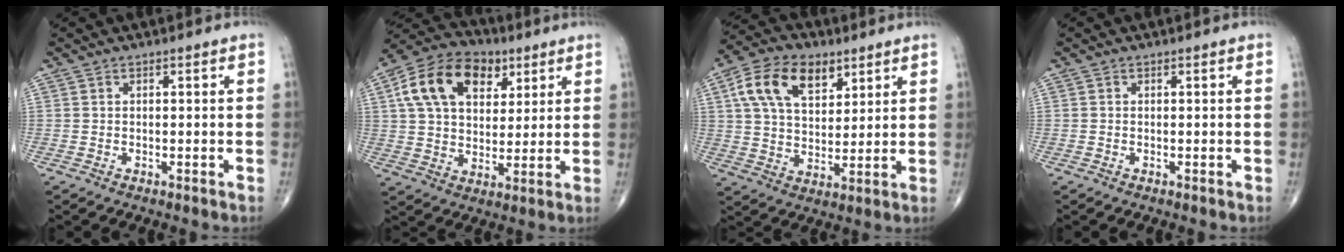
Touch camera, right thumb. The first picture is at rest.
{"total": 17.1, "force": [6.6, 11.4, 11.0], "torque": [-0.173, 0.000, 0.110]}
{"total": 14.1, "force": [6.2, 8.5, 9.4], "torque": [-0.150, -0.007, 0.114]}
{"total": 0.0}